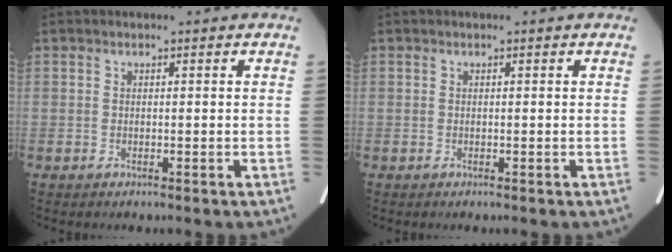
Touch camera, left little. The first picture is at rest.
{"total": 0.0}